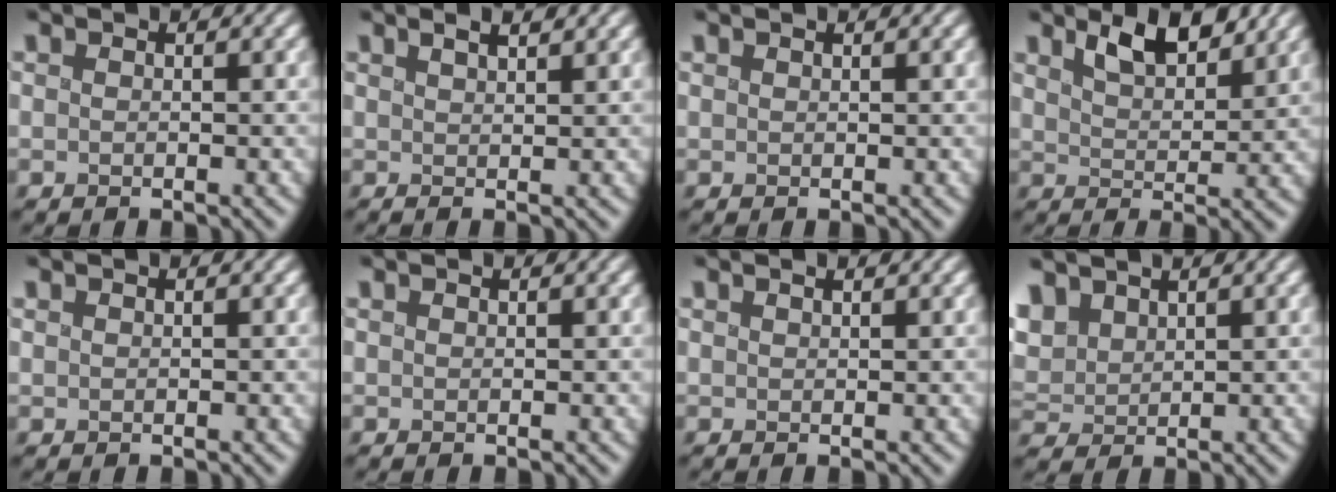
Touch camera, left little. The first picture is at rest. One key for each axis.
{"total": 2.4, "fx": 1.6, "fy": 0.8, "fz": 1.7, "tx": -0.004, "ty": 0.006, "tz": 0.005}
{"total": 0.0}
{"total": 4.2, "fx": 2.8, "fy": 1.5, "fz": 2.8, "tx": -0.044, "ty": -0.002, "tz": 0.044}
{"total": 0.0}
{"total": 0.0}
{"total": 0.6, "fx": 0.5, "fy": 0.1, "fz": 0.3, "tx": 0.000, "ty": -0.001, "tz": 0.005}
{"total": 3.5, "fx": 2.4, "fy": 1.9, "fz": 1.7, "tx": -0.046, "ty": 0.008, "tz": 0.043}